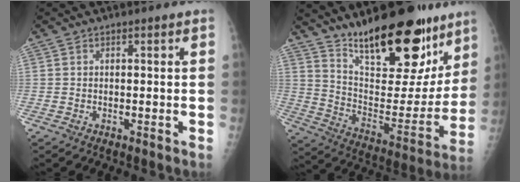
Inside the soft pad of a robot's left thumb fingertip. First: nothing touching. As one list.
[{"total": 25.5, "force": [17.7, 9.7, 15.6], "torque": [-0.189, -0.093, 0.283]}]